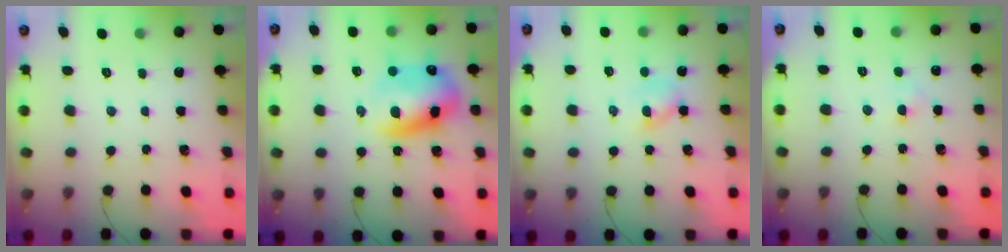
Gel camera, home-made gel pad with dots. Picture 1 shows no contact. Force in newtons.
{"total": 12.7, "press": 12.2, "slide": 3.4}
{"total": 2.0, "press": 1.8, "slide": 0.9}
{"total": 2.8, "press": 2.6, "slide": 1.0}